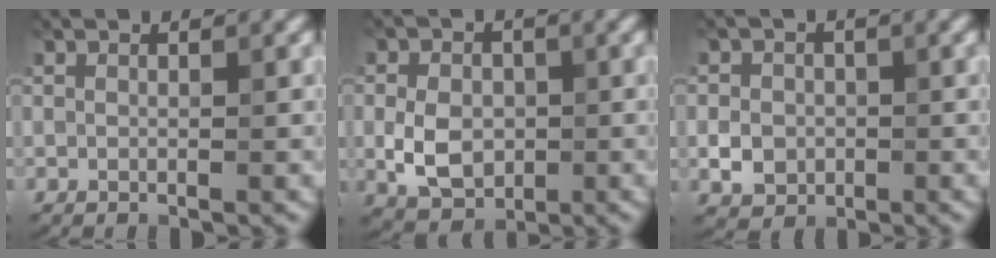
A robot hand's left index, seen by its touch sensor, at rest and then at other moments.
{"total": 4.9, "force": [-0.6, 3.7, 3.2], "torque": [-0.064, -0.006, -0.012]}
{"total": 2.7, "force": [-0.5, 2.3, 1.2], "torque": [-0.019, -0.002, -0.012]}